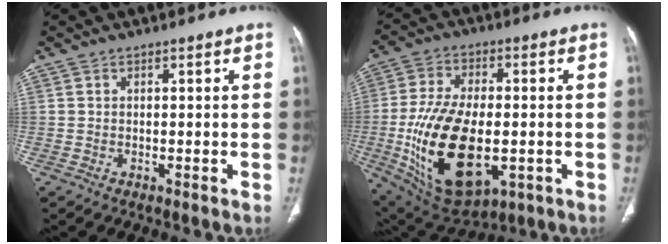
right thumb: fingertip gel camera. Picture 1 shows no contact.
{"total": 21.7, "force": [-4.2, 11.4, 18.0], "torque": [-0.338, -0.007, -0.048]}